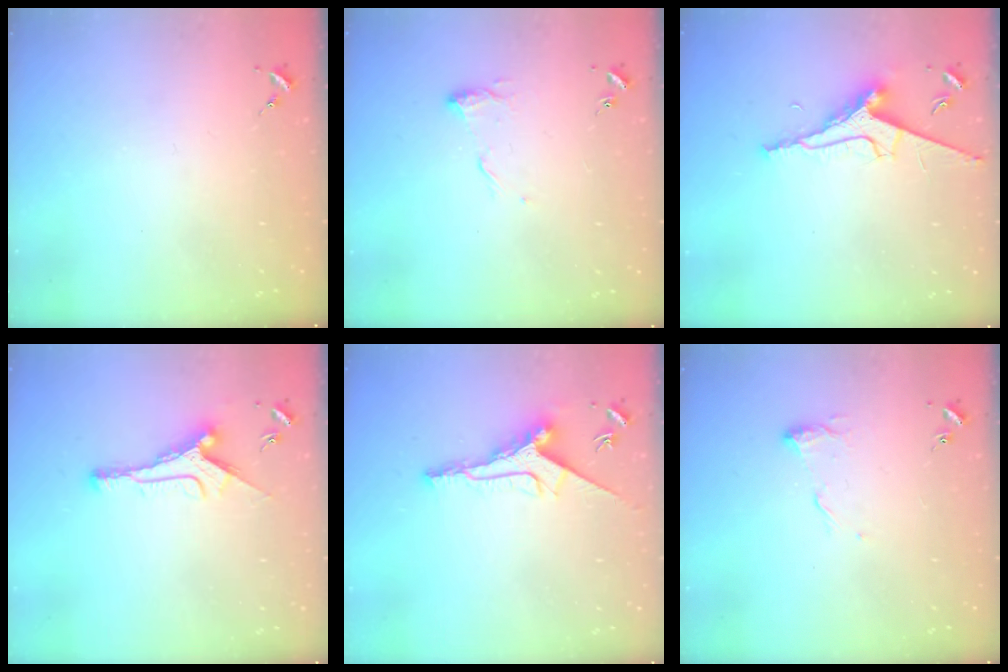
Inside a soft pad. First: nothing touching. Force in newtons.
{"total": 7.1, "press": 7.1, "slide": 0.2}
{"total": 9.1, "press": 9.0, "slide": 1.2}
{"total": 10.6, "press": 10.6, "slide": 0.3}
{"total": 10.5, "press": 10.5, "slide": 0.3}
{"total": 7.1, "press": 7.1, "slide": 0.2}